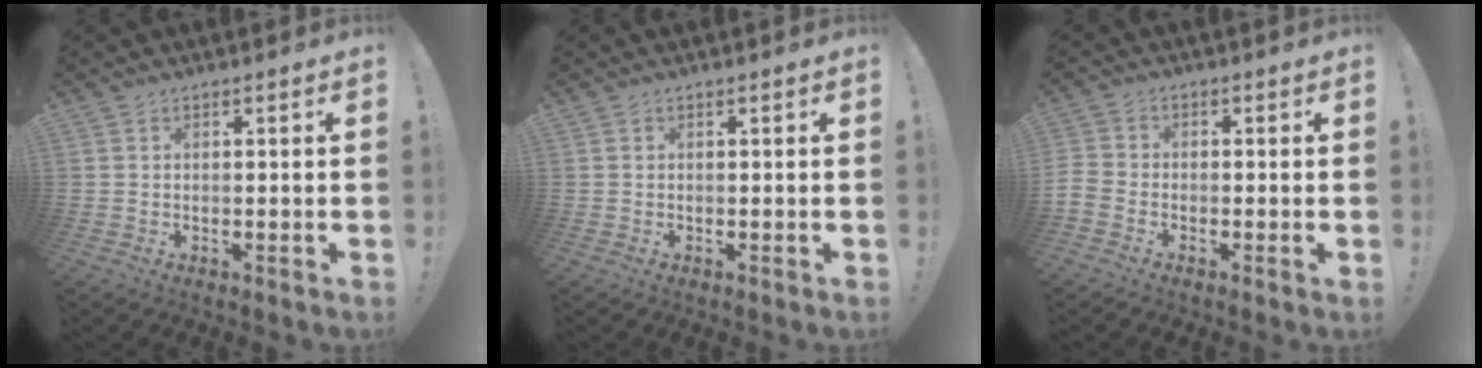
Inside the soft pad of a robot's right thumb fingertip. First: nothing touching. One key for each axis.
{"total": 0.0}
{"total": 3.1, "fx": -1.9, "fy": 1.9, "fz": 1.4, "tx": -0.035, "ty": 0.003, "tz": -0.036}